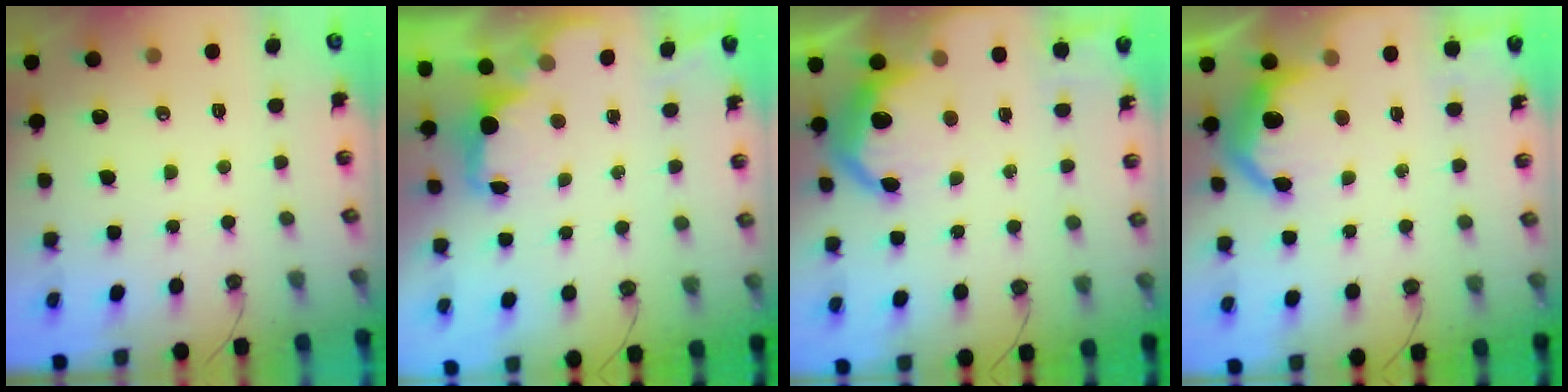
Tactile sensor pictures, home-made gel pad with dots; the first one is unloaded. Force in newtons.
{"total": 1.9, "press": 1.7, "slide": 0.8}
{"total": 10.7, "press": 10.6, "slide": 0.7}
{"total": 11.5, "press": 11.4, "slide": 1.1}